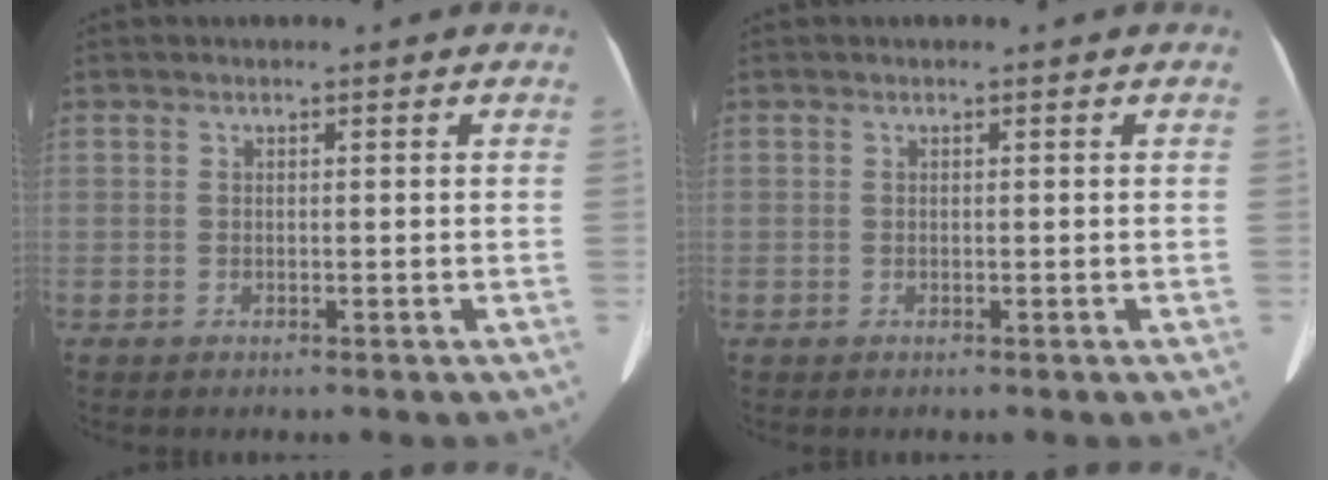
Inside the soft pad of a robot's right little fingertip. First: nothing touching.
{"total": 0.0}